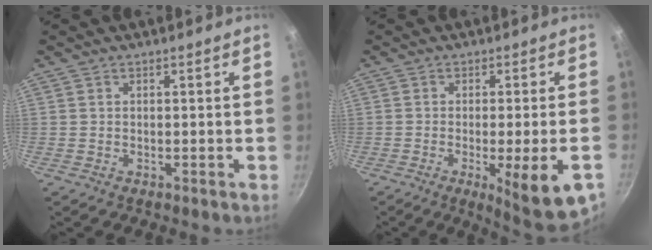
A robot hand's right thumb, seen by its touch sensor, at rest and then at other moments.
{"total": 11.7, "force": [-4.3, 1.9, 10.7], "torque": [-0.141, -0.003, -0.055]}